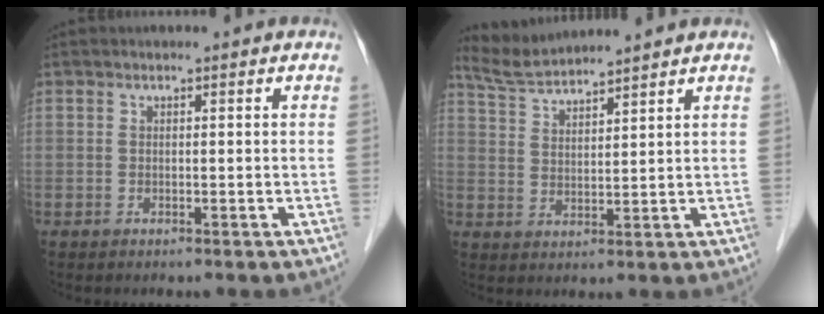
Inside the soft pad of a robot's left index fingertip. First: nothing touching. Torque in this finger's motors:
{"motor_torque": [0.39, -0.49, 0.04, -0.01]}